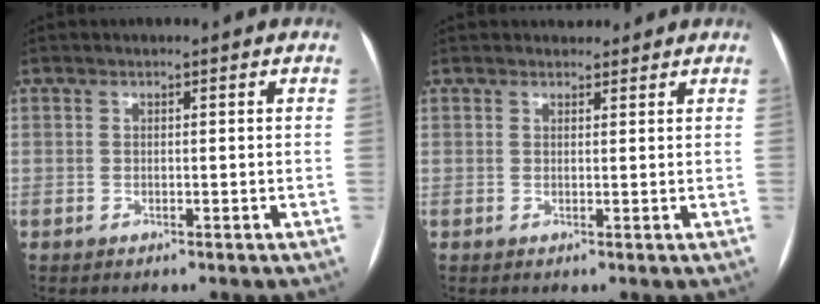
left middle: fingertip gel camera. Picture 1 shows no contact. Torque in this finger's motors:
{"motor_torque": [0.02, -0.05, 0.02, -0.01]}